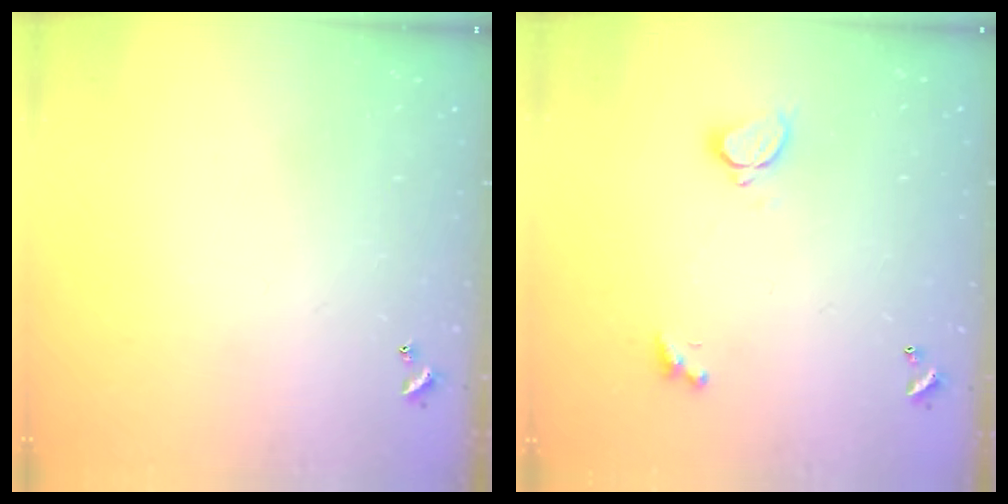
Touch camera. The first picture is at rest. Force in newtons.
{"total": 2.2, "press": 2.0, "slide": 0.9}